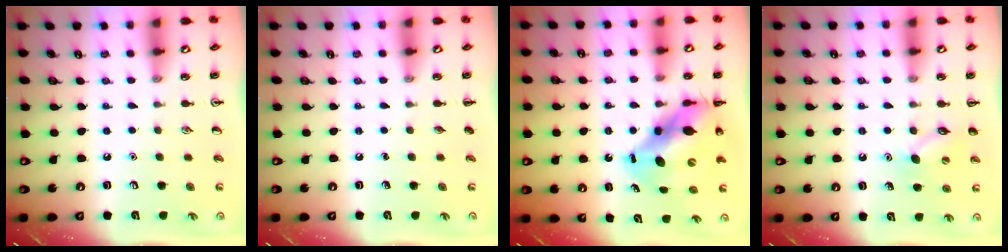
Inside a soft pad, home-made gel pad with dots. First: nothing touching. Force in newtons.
{"total": 0.0}
{"total": 11.6, "press": 11.3, "slide": 2.7}
{"total": 7.2, "press": 7.0, "slide": 1.6}